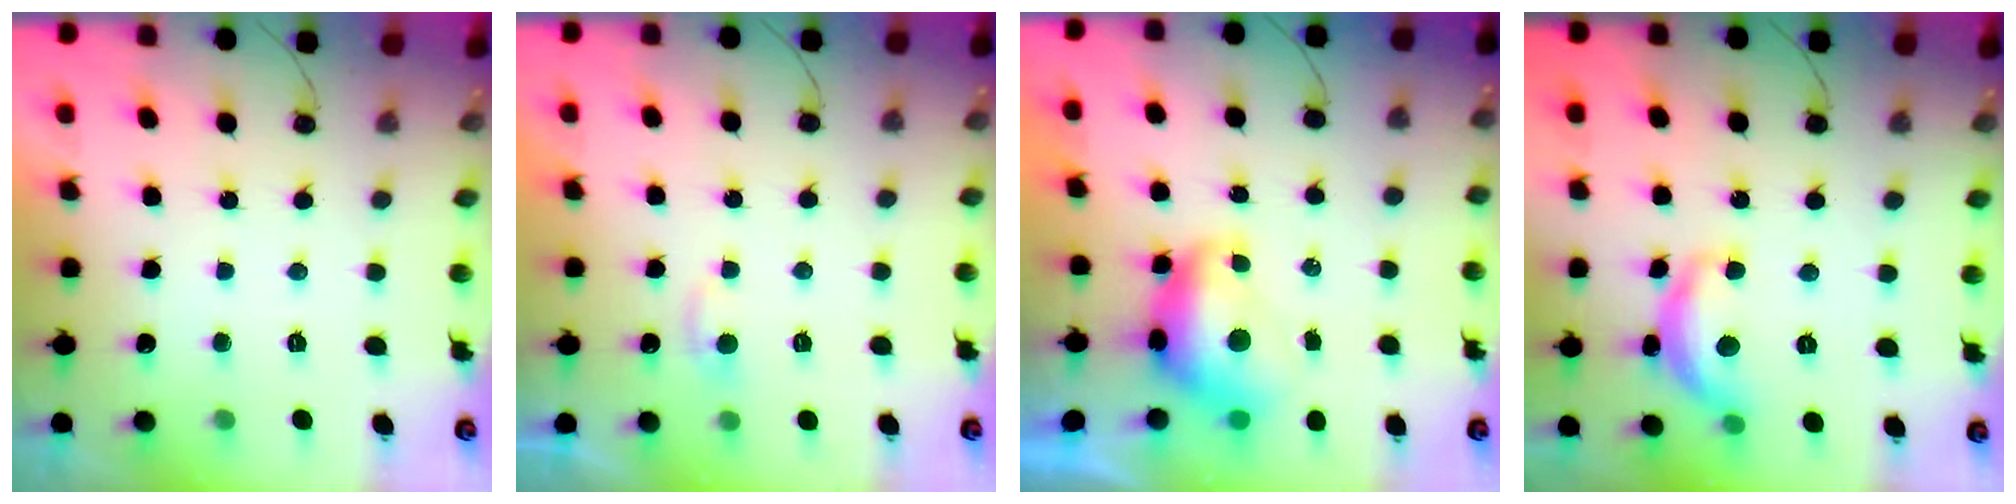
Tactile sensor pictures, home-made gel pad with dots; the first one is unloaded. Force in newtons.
{"total": 2.8, "press": 2.8, "slide": 0.4}
{"total": 8.7, "press": 8.7, "slide": 0.6}
{"total": 12.7, "press": 12.7, "slide": 0.7}